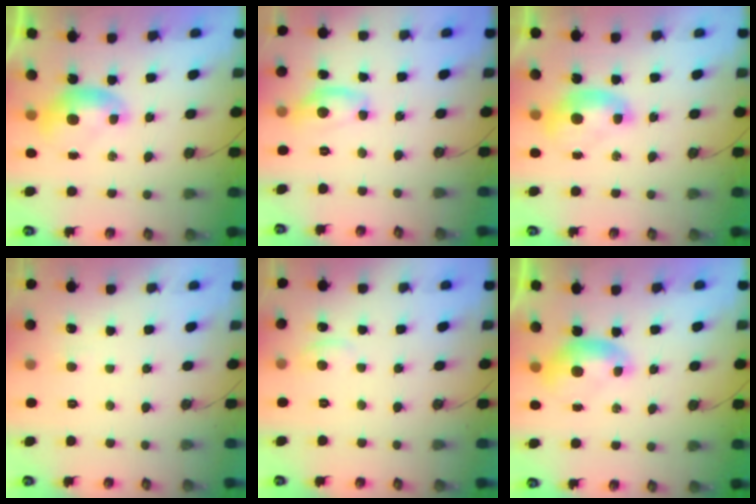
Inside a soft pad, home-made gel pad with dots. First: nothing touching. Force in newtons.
{"total": 7.2, "press": 7.2, "slide": 0.4}
{"total": 1.2, "press": 1.2, "slide": 0.3}
{"total": 2.6, "press": 2.5, "slide": 0.4}
{"total": 1.5, "press": 1.3, "slide": 0.7}
{"total": 0.0}